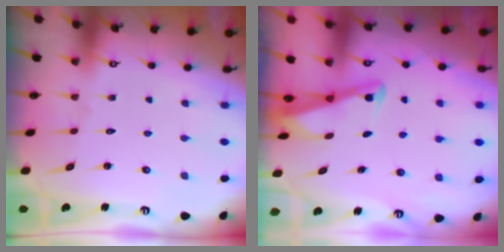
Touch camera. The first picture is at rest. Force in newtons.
{"total": 2.7, "press": 2.7, "slide": 0.3}